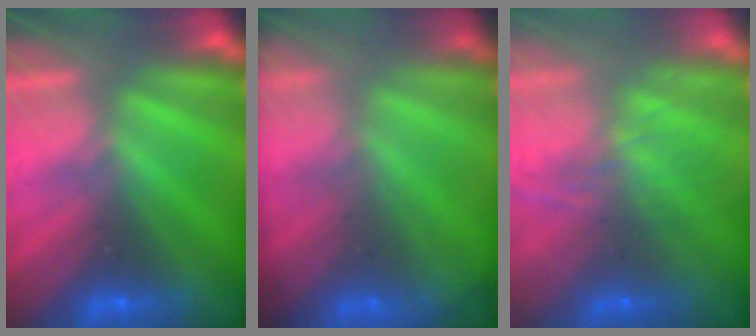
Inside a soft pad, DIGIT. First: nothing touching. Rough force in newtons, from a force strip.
{"total": 5.7}
{"total": 7.4}